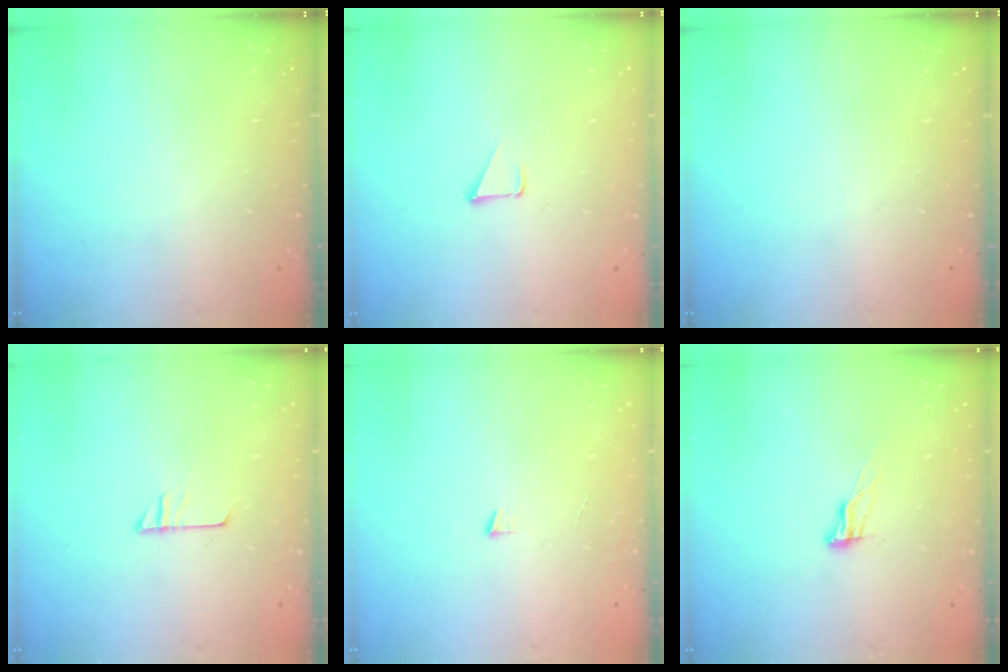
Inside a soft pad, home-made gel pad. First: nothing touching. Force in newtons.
{"total": 1.7, "press": 1.7, "slide": 0.1}
{"total": 0.0}
{"total": 6.4, "press": 6.4, "slide": 0.3}
{"total": 4.1, "press": 4.1, "slide": 0.4}
{"total": 6.5, "press": 6.5, "slide": 0.7}